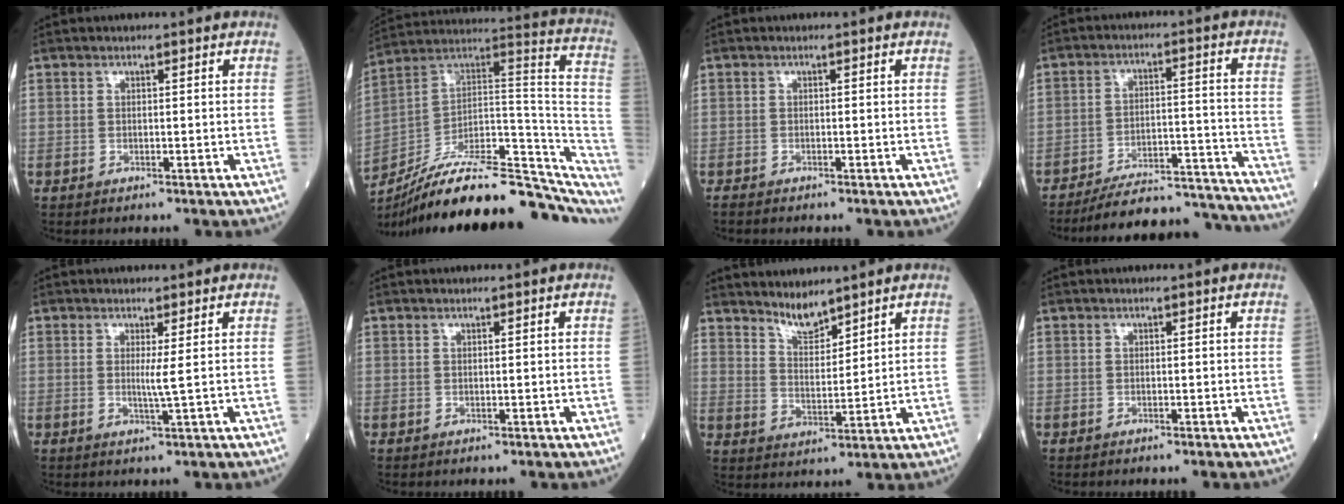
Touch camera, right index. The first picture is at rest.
{"total": 31.1, "force": [-24.0, 9.0, 17.7], "torque": [-0.247, 0.019, -0.357]}
{"total": 2.0, "force": [-1.7, 0.6, 0.9], "torque": [-0.025, -0.008, -0.024]}
{"total": 20.0, "force": [-19.2, 2.5, 4.6], "torque": [-0.062, 0.022, -0.268]}
{"total": 1.9, "force": [0.3, -0.5, 1.7], "torque": [-0.038, -0.007, 0.007]}
{"total": 0.0}
{"total": 4.8, "force": [4.4, 0.8, 1.6], "torque": [-0.038, -0.007, 0.092]}
{"total": 0.0}